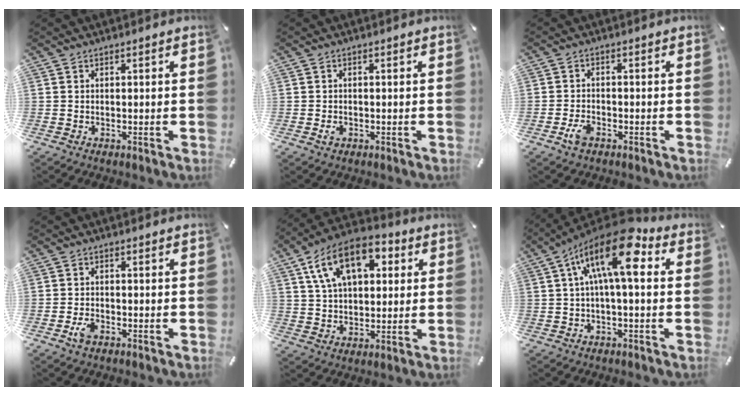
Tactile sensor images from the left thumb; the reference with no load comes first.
{"total": 1.3, "force": [-0.5, 0.9, 0.9], "torque": [-0.017, 0.001, -0.009]}
{"total": 3.4, "force": [-1.8, 1.9, 2.1], "torque": [-0.058, 0.000, -0.036]}
{"total": 2.8, "force": [-1.5, 1.6, 1.8], "torque": [-0.046, 0.000, -0.030]}
{"total": 14.8, "force": [6.4, 9.0, 9.8], "torque": [-0.177, -0.001, 0.116]}
{"total": 15.9, "force": [4.5, 5.7, 14.2], "torque": [-0.250, -0.020, 0.073]}